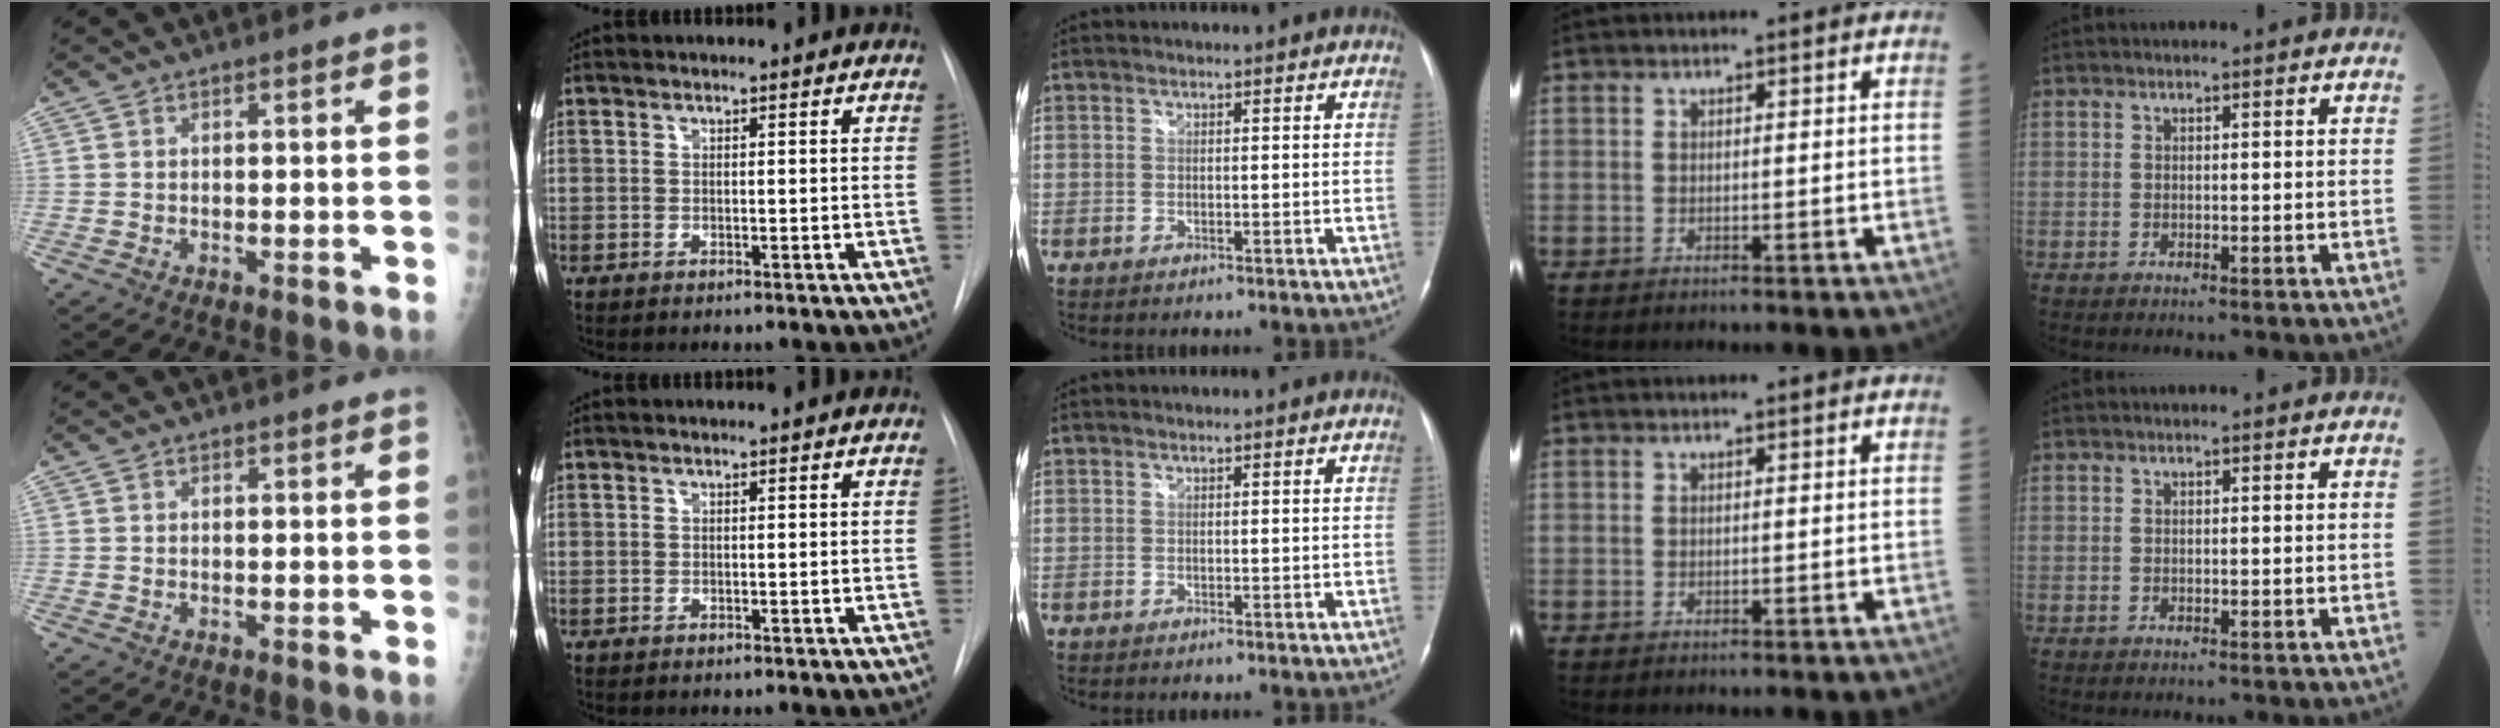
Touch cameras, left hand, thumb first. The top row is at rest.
{}